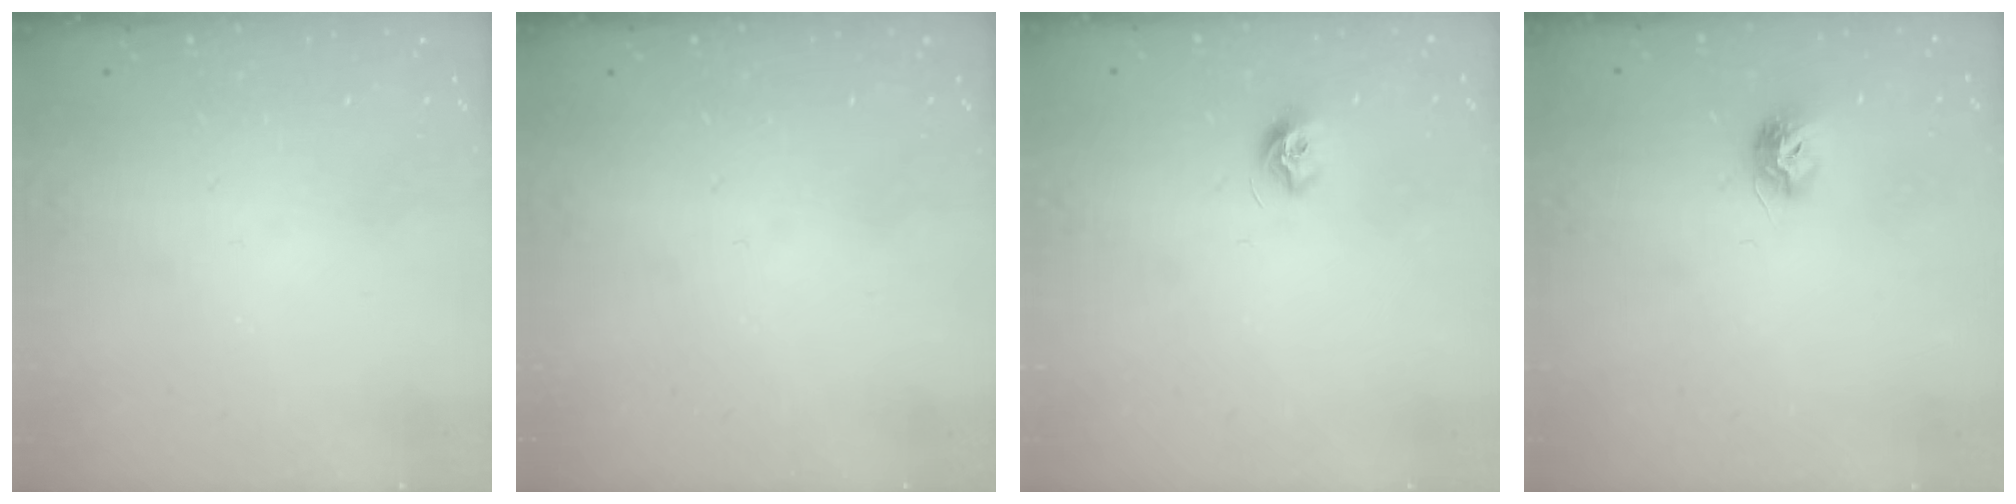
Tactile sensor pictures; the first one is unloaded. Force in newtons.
{"total": 0.0}
{"total": 6.7, "press": 6.6, "slide": 0.6}
{"total": 8.0, "press": 8.0, "slide": 0.5}